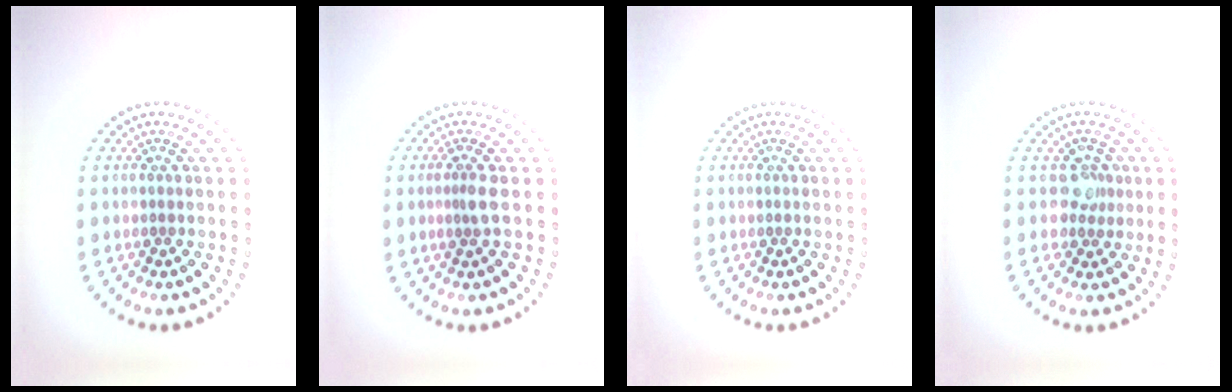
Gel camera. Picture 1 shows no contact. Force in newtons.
{"total": 1.5, "press": 1.1, "slide": 1.0}
{"total": 0.0}
{"total": 2.0, "press": 1.6, "slide": 1.3}